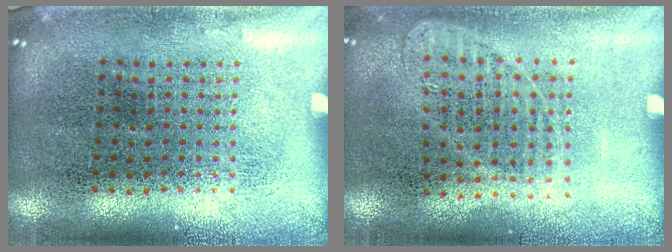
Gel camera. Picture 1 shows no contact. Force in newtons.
{"total": 1.0, "press": 1.0, "slide": 0.3}